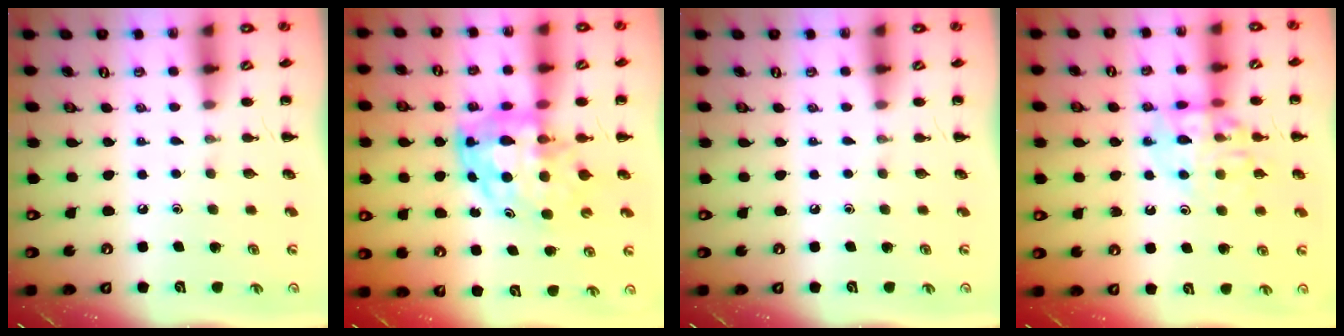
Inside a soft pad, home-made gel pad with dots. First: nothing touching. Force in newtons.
{"total": 8.0, "press": 7.8, "slide": 2.0}
{"total": 0.0}
{"total": 12.3, "press": 12.2, "slide": 1.5}